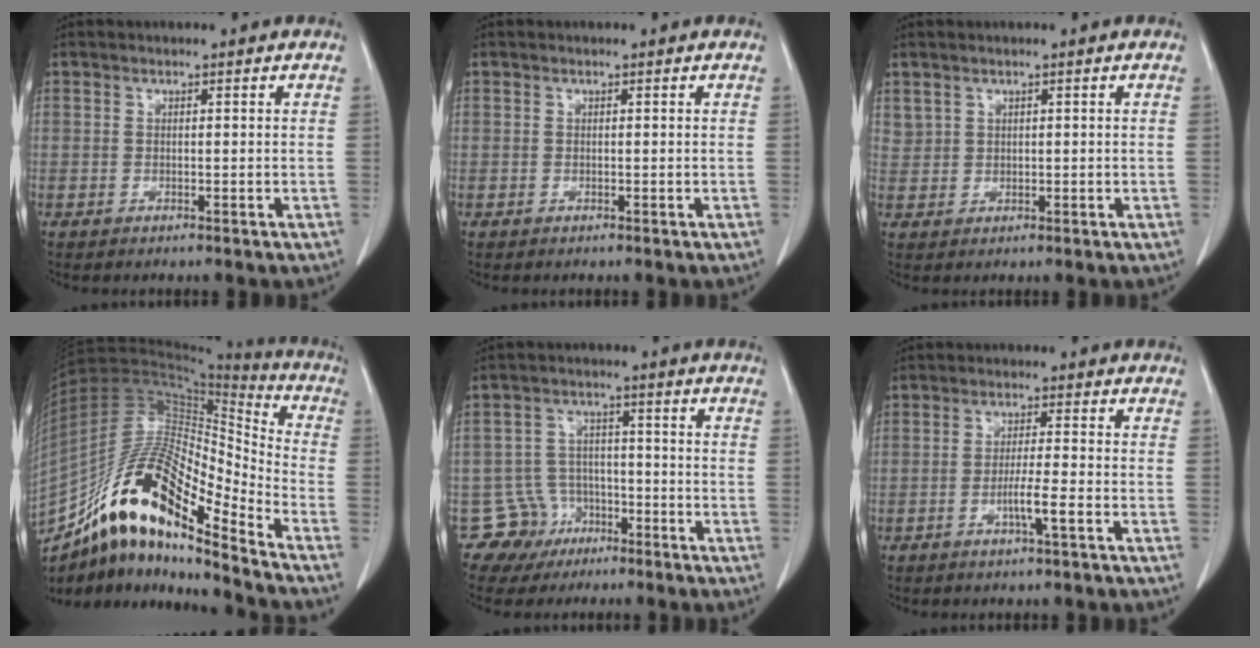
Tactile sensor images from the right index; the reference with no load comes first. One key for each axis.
{"total": 0.0}
{"total": 1.7, "fx": 1.1, "fy": 1.4, "fz": 0.2, "tx": 0.008, "ty": 0.004, "tz": 0.018}
{"total": 21.0, "fx": -13.9, "fy": 4.3, "fz": 15.1, "tx": -0.308, "ty": 0.010, "tz": -0.250}
{"total": 6.9, "fx": -3.9, "fy": 5.7, "fz": -0.4, "tx": 0.014, "ty": 0.017, "tz": -0.062}
{"total": 3.9, "fx": -1.7, "fy": -0.3, "fz": 3.5, "tx": -0.062, "ty": -0.004, "tz": -0.033}